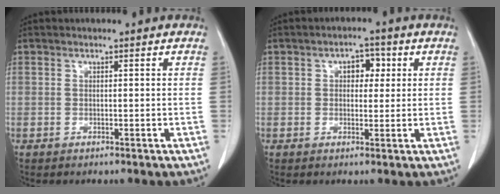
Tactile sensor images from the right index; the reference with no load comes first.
{"total": 3.6, "force": [1.1, 2.2, 2.6], "torque": [-0.035, 0.013, 0.014]}